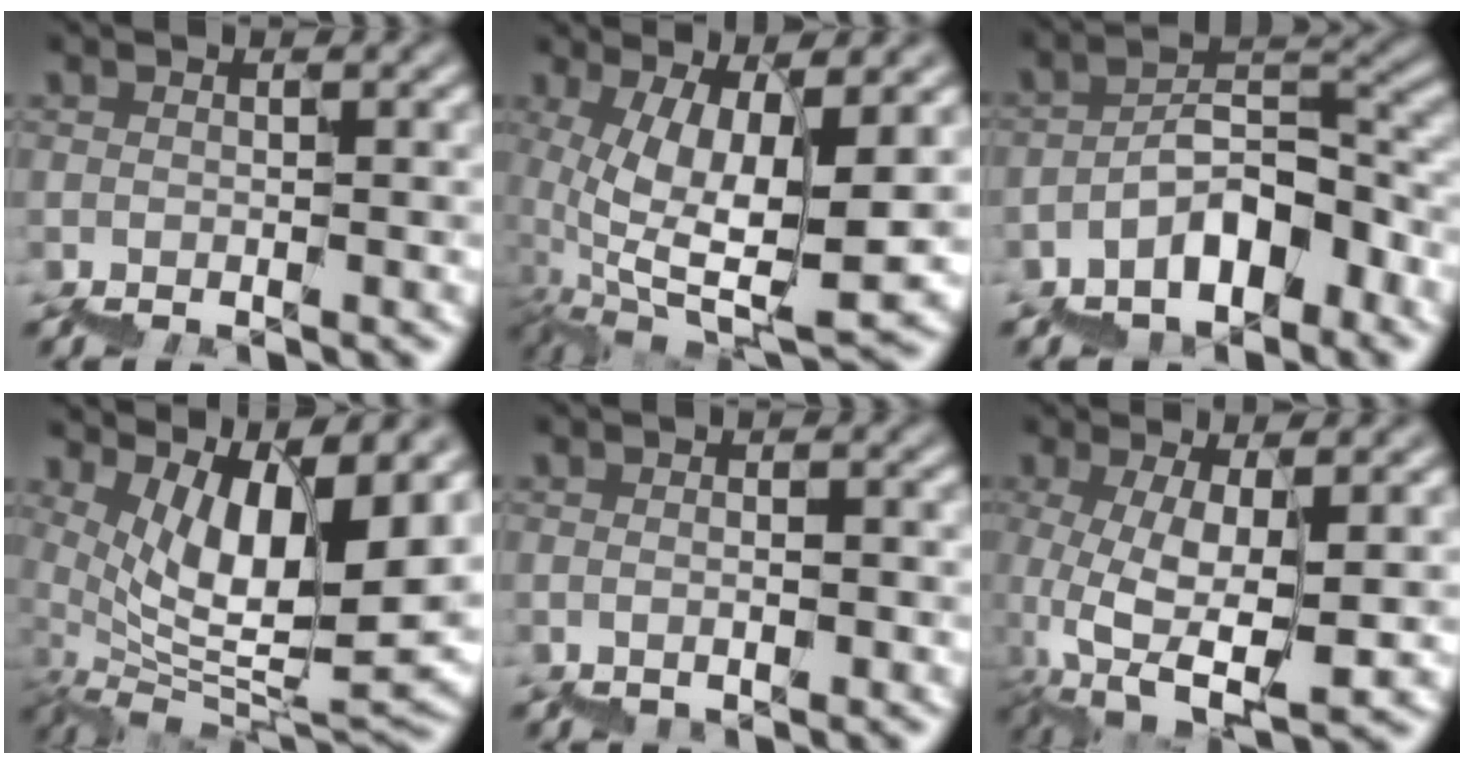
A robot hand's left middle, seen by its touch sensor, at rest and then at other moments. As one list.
[{"total": 8.3, "force": [4.3, 2.1, 6.8], "torque": [-0.124, -0.010, 0.092]}, {"total": 6.2, "force": [-3.5, 3.0, 4.1], "torque": [-0.045, 0.020, -0.069]}, {"total": 11.0, "force": [5.7, 3.1, 8.9], "torque": [-0.133, -0.010, 0.114]}, {"total": 0.6, "force": [-0.1, 0.3, 0.5], "torque": [-0.008, 0.004, 0.000]}, {"total": 6.1, "force": [2.4, 2.0, 5.3], "torque": [-0.106, -0.003, 0.054]}]